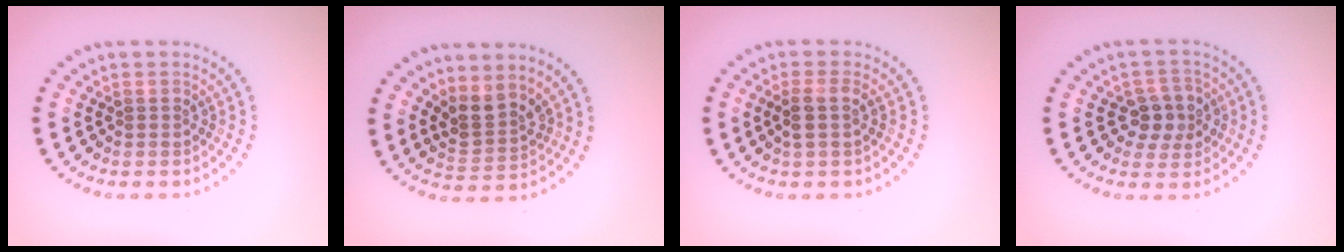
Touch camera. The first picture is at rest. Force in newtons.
{"total": 2.9, "press": 2.2, "slide": 1.9}
{"total": 1.9, "press": 1.6, "slide": 1.1}
{"total": 3.0, "press": 2.8, "slide": 0.9}